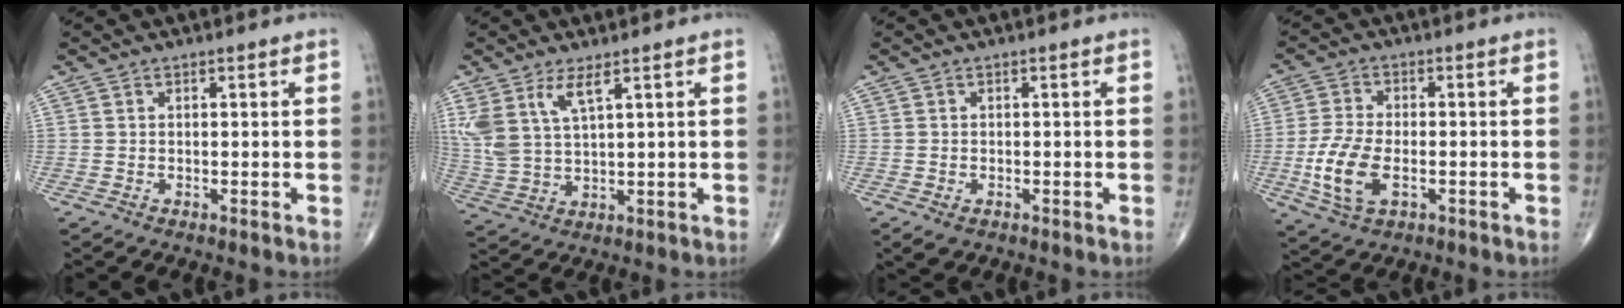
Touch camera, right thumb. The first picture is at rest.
{"total": 8.4, "force": [4.4, 3.1, 6.5], "torque": [-0.152, -0.017, 0.100]}
{"total": 2.0, "force": [-0.8, 1.3, 1.2], "torque": [-0.019, 0.001, -0.006]}
{"total": 9.7, "force": [-2.4, 5.2, 7.8], "torque": [-0.167, 0.001, -0.044]}